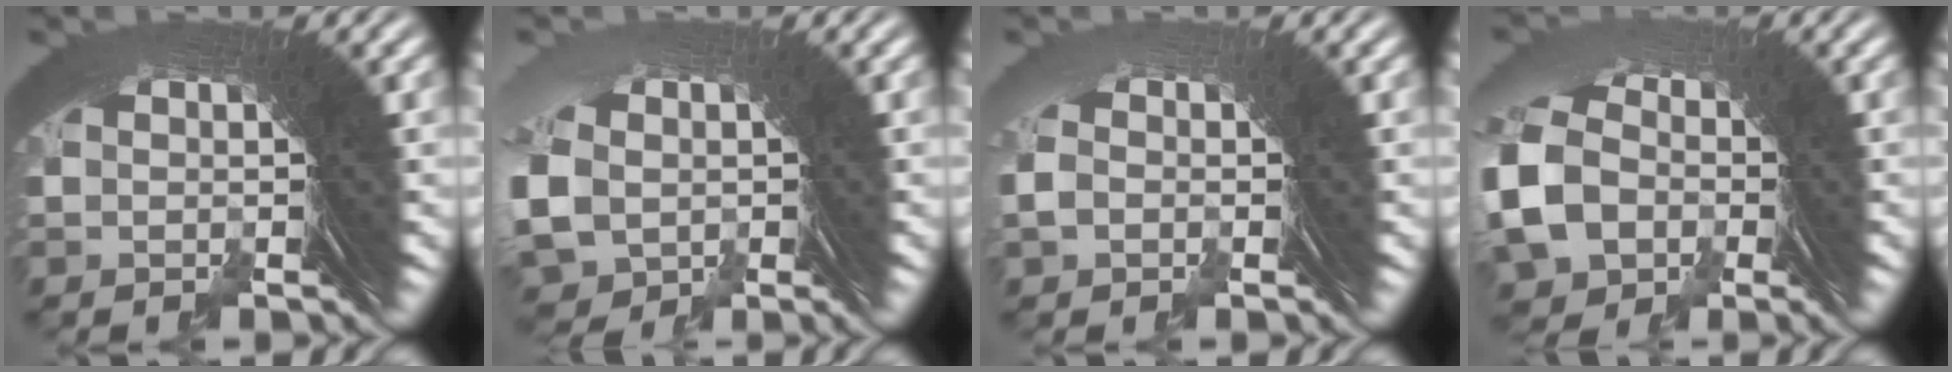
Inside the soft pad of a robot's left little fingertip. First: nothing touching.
{"total": 5.4, "force": [-2.0, 4.9, 1.1], "torque": [-0.039, -0.016, -0.030]}
{"total": 1.5, "force": [-0.9, -0.4, -1.2], "torque": [0.022, 0.006, -0.015]}
{"total": 6.4, "force": [-1.2, 5.6, 2.9], "torque": [-0.086, -0.029, -0.006]}